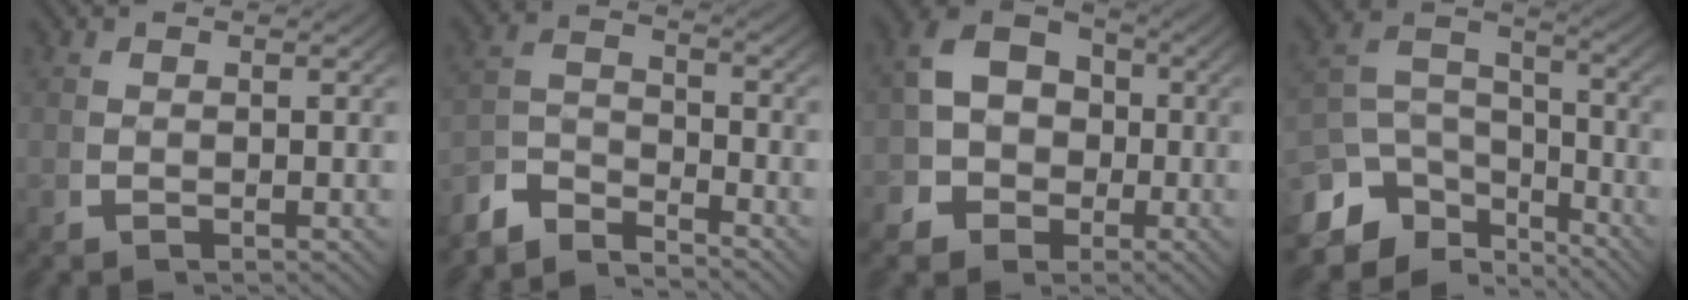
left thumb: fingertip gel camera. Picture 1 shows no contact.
{"total": 4.7, "force": [-3.2, 2.5, 2.4], "torque": [-0.038, -0.016, -0.059]}
{"total": 10.1, "force": [-1.3, 8.9, 4.5], "torque": [-0.091, -0.018, -0.029]}
{"total": 9.8, "force": [-2.9, 6.8, 6.5], "torque": [-0.109, -0.021, -0.047]}